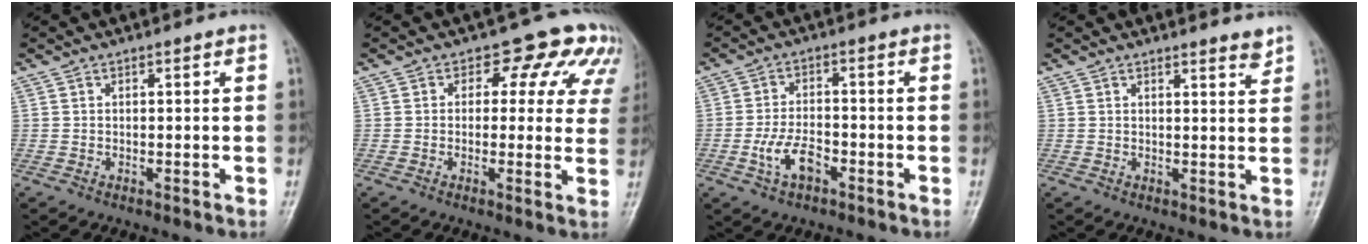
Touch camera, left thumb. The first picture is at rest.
{"total": 9.1, "force": [4.9, 6.1, 4.7], "torque": [-0.003, -0.012, 0.036]}
{"total": 6.1, "force": [-2.7, 3.2, 4.5], "torque": [-0.086, 0.017, -0.052]}
{"total": 2.1, "force": [1.9, 0.3, 0.8], "torque": [-0.004, -0.019, 0.024]}